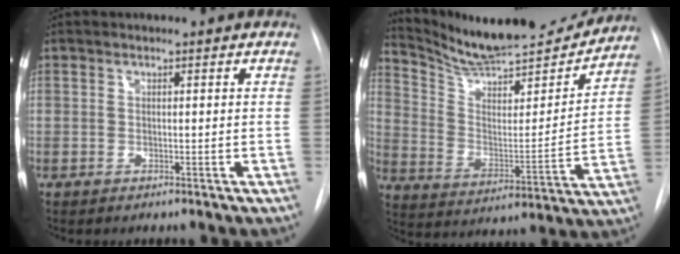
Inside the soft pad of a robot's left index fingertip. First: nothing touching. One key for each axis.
{"total": 19.5, "fx": 18.4, "fy": 2.1, "fz": 6.1, "tx": -0.104, "ty": -0.050, "tz": 0.279}